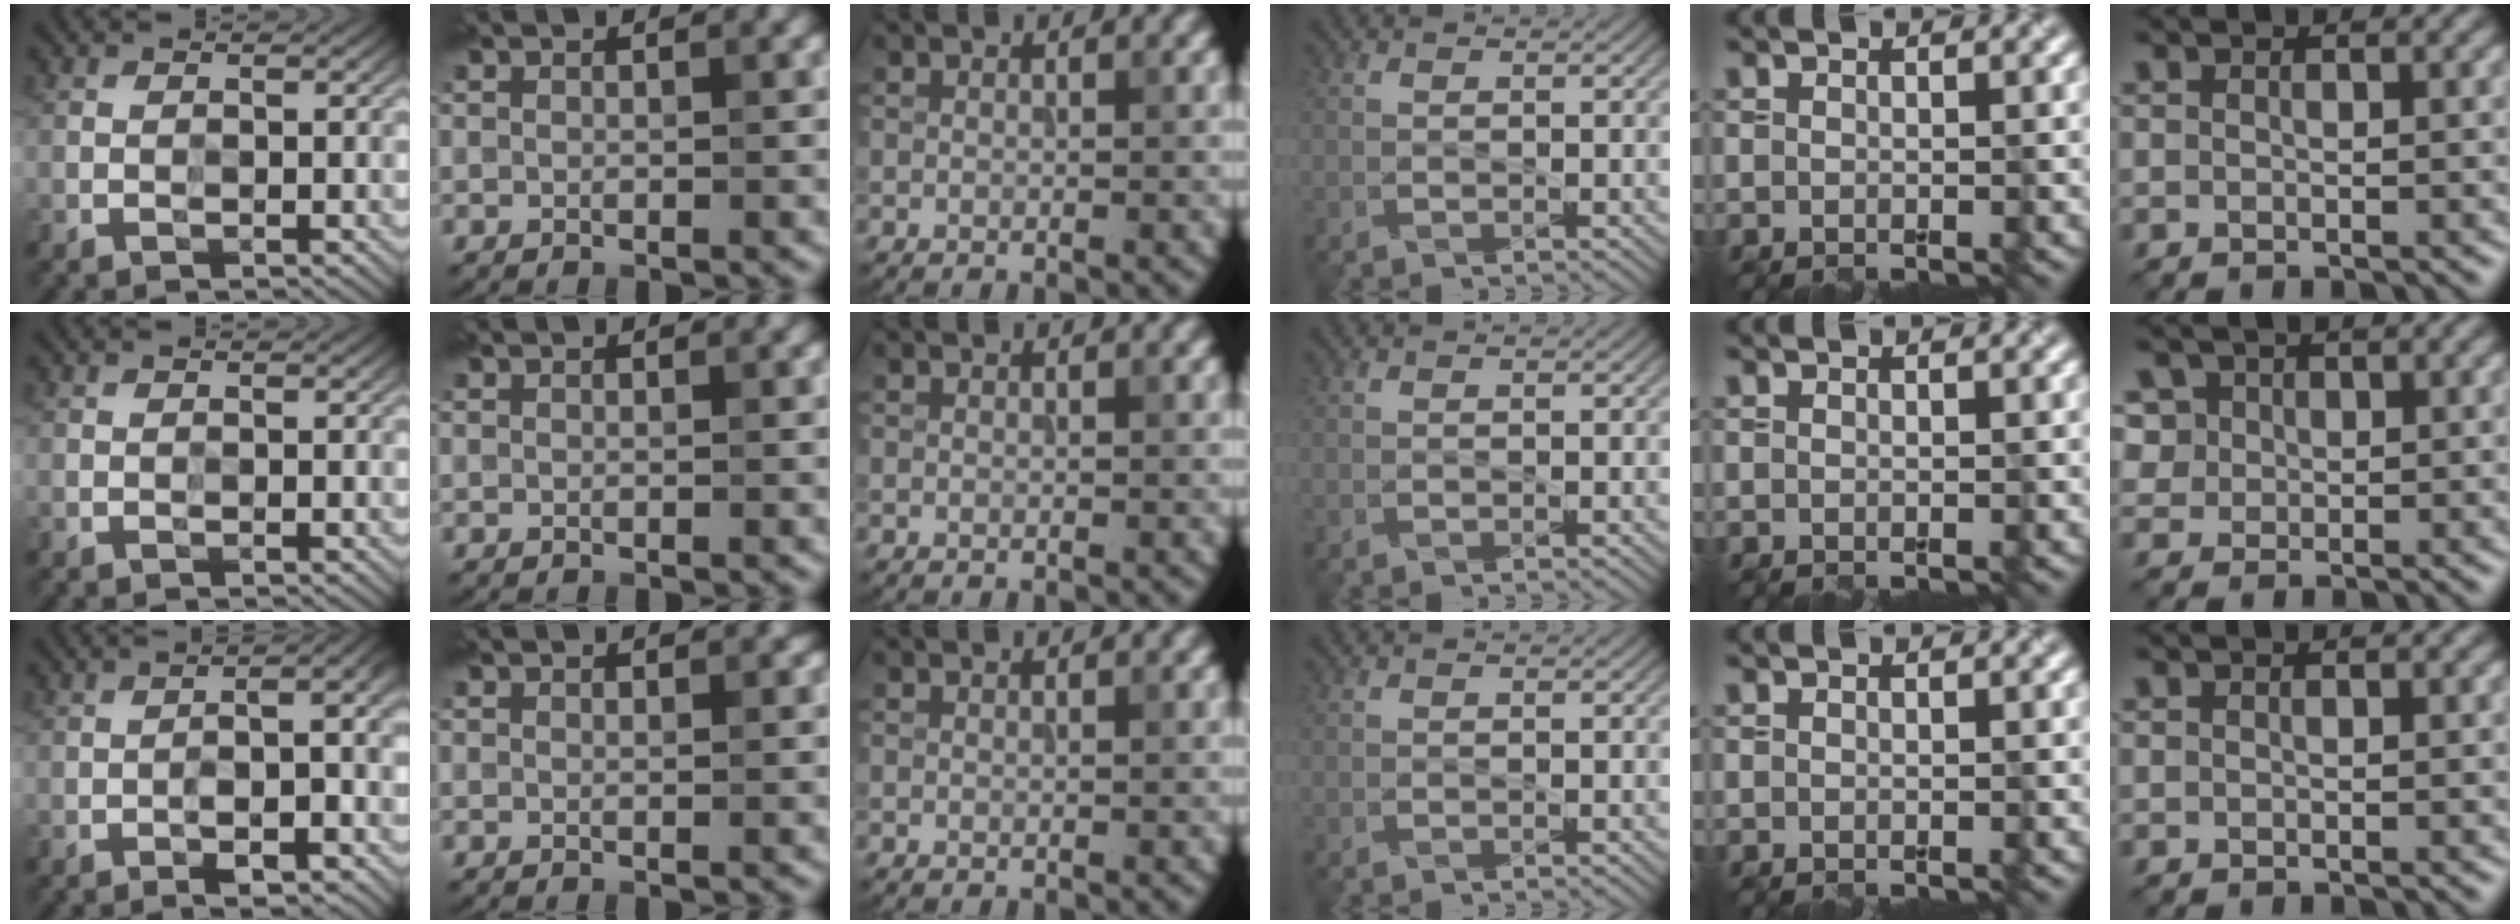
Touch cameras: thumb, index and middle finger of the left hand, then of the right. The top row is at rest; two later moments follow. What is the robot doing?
{"motion": "wipe", "object": "paper plate"}